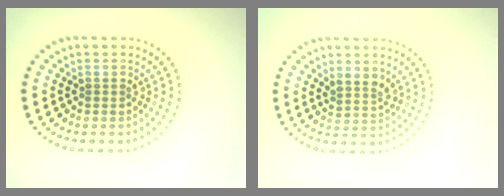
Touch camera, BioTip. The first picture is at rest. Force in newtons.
{"total": 2.0, "press": 1.6, "slide": 1.2}